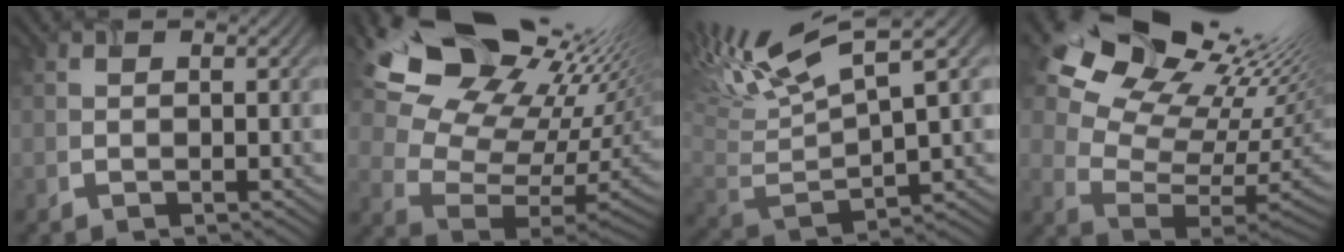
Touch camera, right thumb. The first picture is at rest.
{"total": 18.7, "force": [12.8, 9.0, 10.4], "torque": [-0.200, 0.017, 0.214]}
{"total": 13.8, "force": [7.6, 4.0, 10.8], "torque": [-0.243, 0.028, 0.138]}
{"total": 18.8, "force": [11.3, 10.1, 11.1], "torque": [-0.180, 0.020, 0.191]}